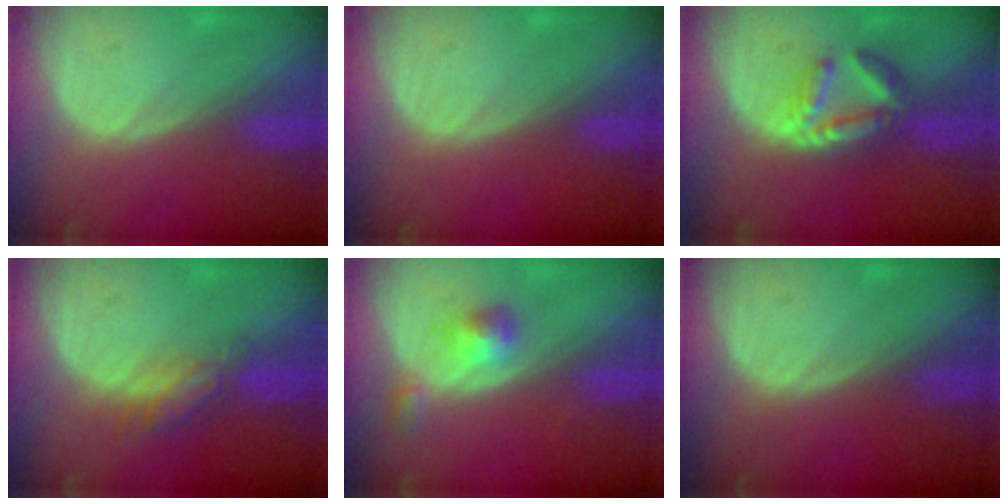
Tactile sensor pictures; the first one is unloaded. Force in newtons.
{"total": 0.0}
{"total": 5.9, "press": 5.6, "slide": 1.8}
{"total": 4.8, "press": 4.2, "slide": 2.1}
{"total": 3.6, "press": 3.4, "slide": 1.2}
{"total": 0.0}